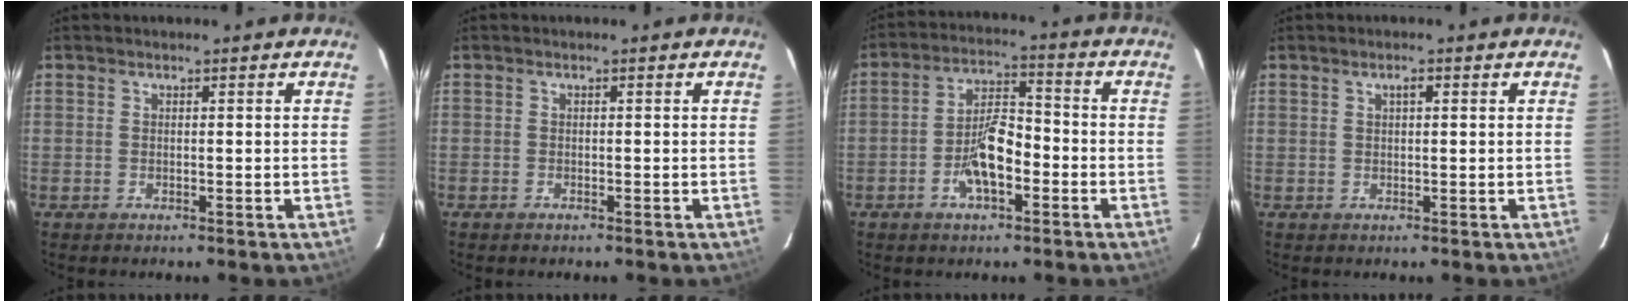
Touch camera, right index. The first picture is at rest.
{"total": 0.6, "force": [-0.5, 0.3, 0.1], "torque": [-0.002, 0.000, -0.010]}
{"total": 8.2, "force": [-3.4, 3.3, 6.8], "torque": [-0.134, 0.012, -0.056]}
{"total": 1.2, "force": [0.5, 0.4, 1.0], "torque": [-0.017, 0.005, 0.007]}